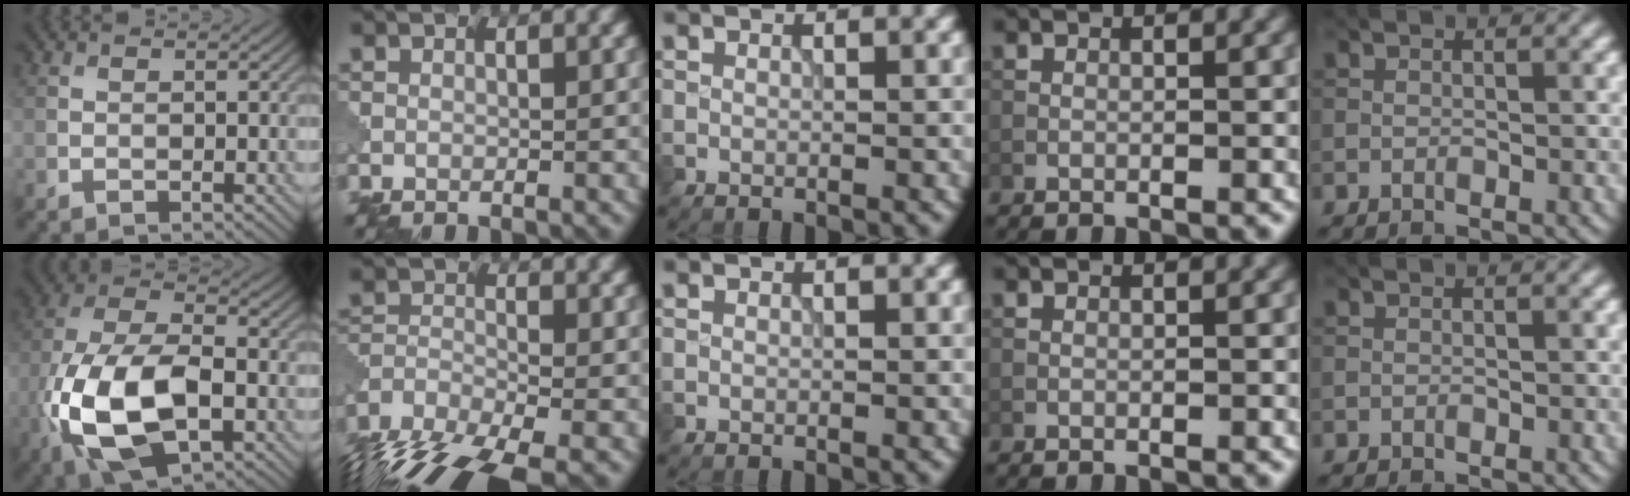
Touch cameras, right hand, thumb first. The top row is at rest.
{"thumb": {"total": 16.2, "force": [-4.8, 8.7, 12.9], "torque": [-0.290, -0.023, -0.091]}, "index": {"total": 10.0, "force": [-7.8, 3.3, 5.4], "torque": [-0.121, -0.021, -0.148]}}